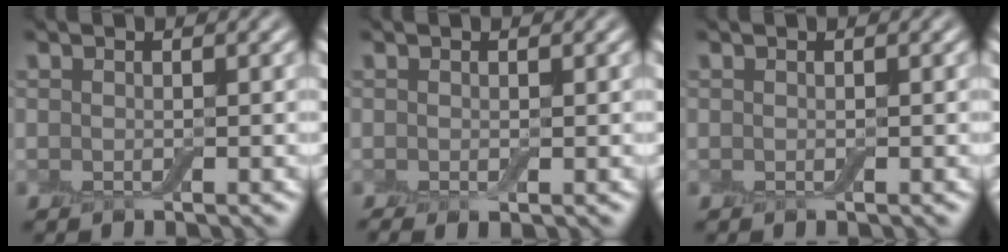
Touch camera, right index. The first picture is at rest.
{"total": 0.9, "force": [-0.3, 0.2, 0.8], "torque": [-0.015, -0.005, -0.005]}
{"total": 0.0}